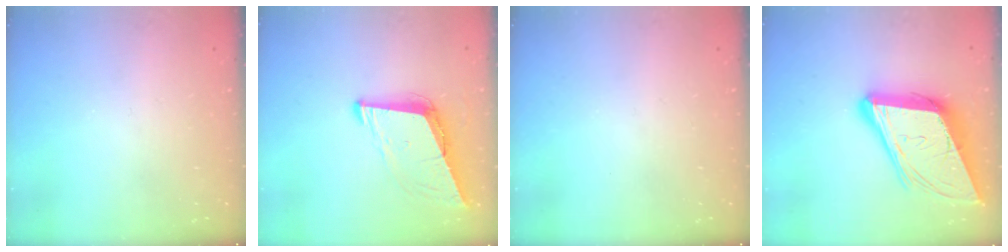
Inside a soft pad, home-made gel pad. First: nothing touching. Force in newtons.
{"total": 9.0, "press": 8.2, "slide": 3.7}
{"total": 0.0}
{"total": 19.2, "press": 18.6, "slide": 4.7}